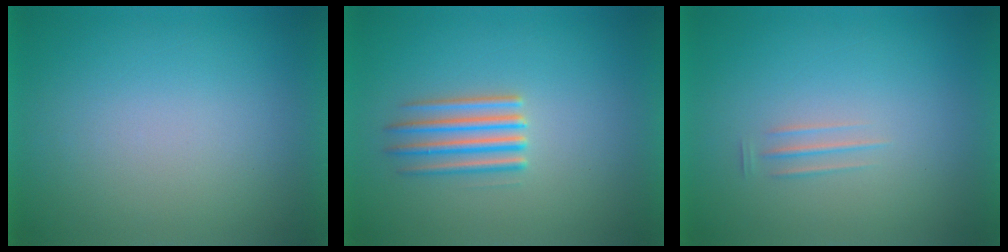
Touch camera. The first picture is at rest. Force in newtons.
{"total": 2.7}
{"total": 1.6}